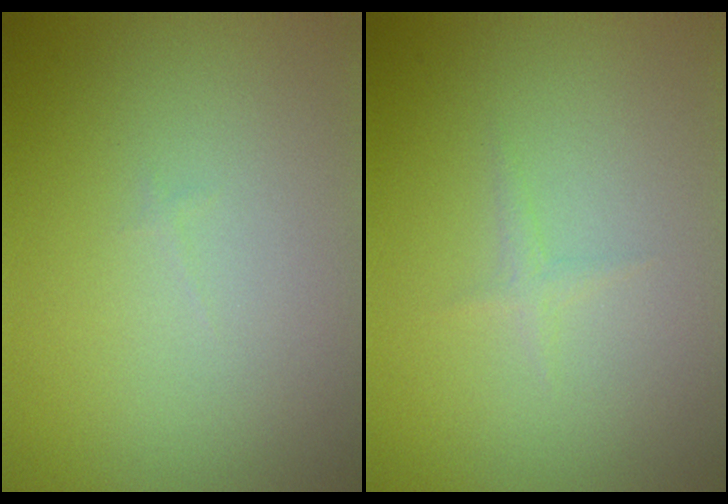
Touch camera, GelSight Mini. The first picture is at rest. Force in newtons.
{"total": 0.7, "press": 0.7, "slide": 0.1}